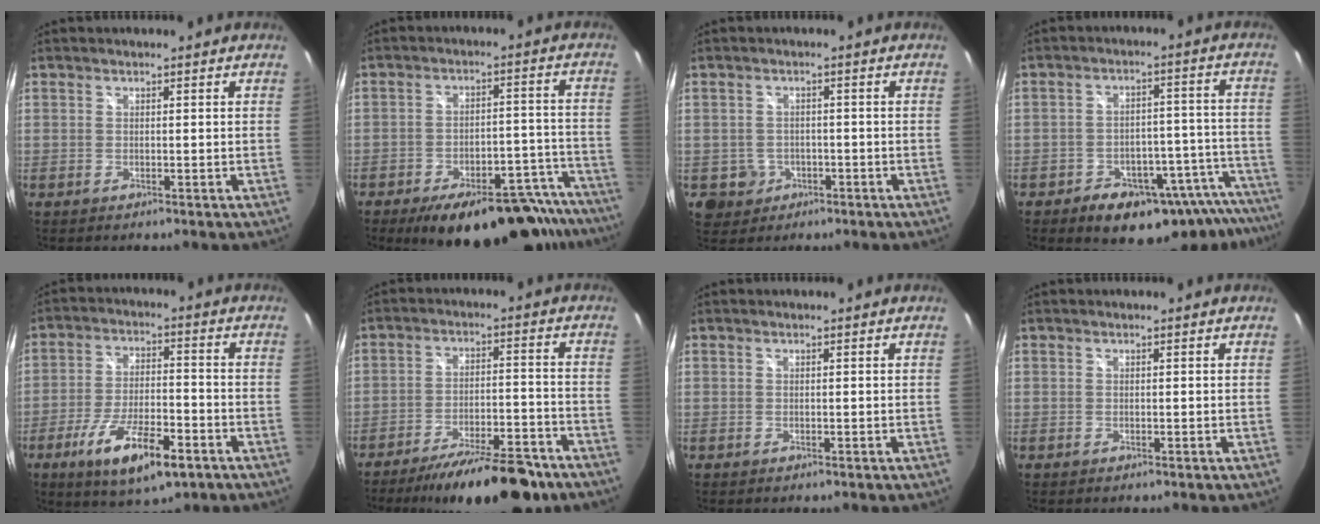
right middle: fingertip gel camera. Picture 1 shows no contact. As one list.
[{"total": 22.8, "force": [-18.7, 7.4, 10.7], "torque": [-0.134, 0.018, -0.224]}, {"total": 4.6, "force": [-1.5, 4.3, 0.8], "torque": [-0.028, 0.005, -0.014]}, {"total": 17.4, "force": [-13.5, 7.7, 7.9], "torque": [-0.100, 0.022, -0.156]}, {"total": 13.5, "force": [-7.3, 4.2, 10.6], "torque": [-0.207, -0.021, -0.120]}, {"total": 17.5, "force": [-14.0, 4.5, 9.5], "torque": [-0.158, -0.015, -0.198]}, {"total": 0.0}, {"total": 0.0}]